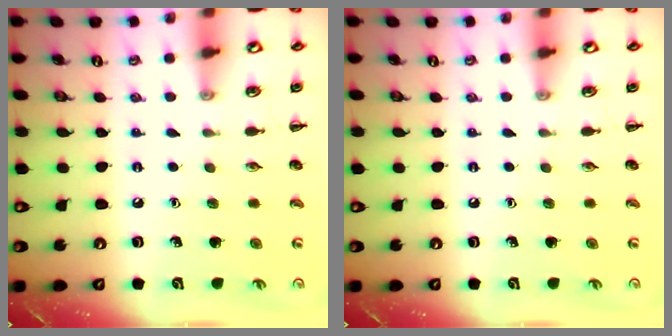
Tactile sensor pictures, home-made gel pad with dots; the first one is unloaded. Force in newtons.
{"total": 0.0}